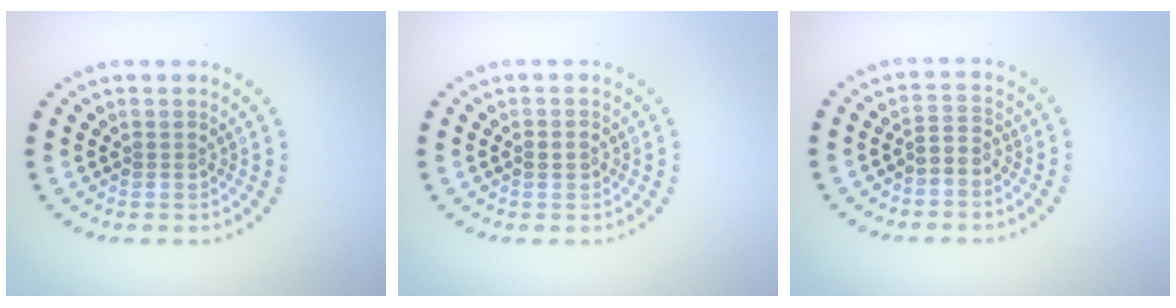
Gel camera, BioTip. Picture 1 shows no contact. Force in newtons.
{"total": 1.1, "press": 1.0, "slide": 0.5}
{"total": 1.7, "press": 1.3, "slide": 1.2}